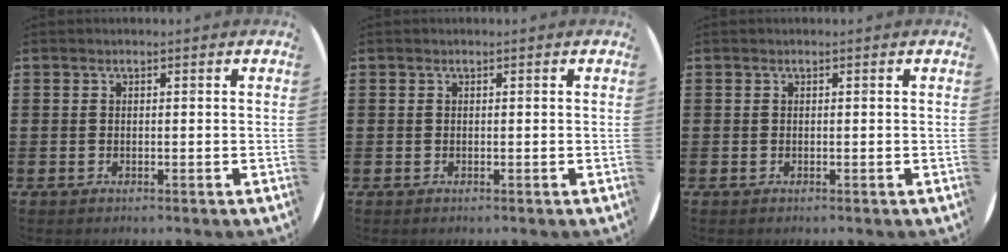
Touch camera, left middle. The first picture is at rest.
{"total": 0.0}
{"total": 0.0}